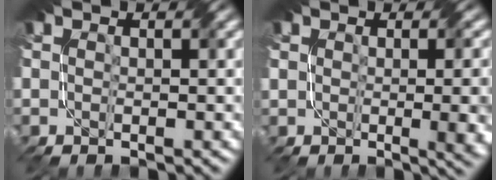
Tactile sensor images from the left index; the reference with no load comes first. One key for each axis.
{"total": 7.6, "fx": 0.0, "fy": 3.9, "fz": 6.5, "tx": -0.040, "ty": -0.012, "tz": 0.015}